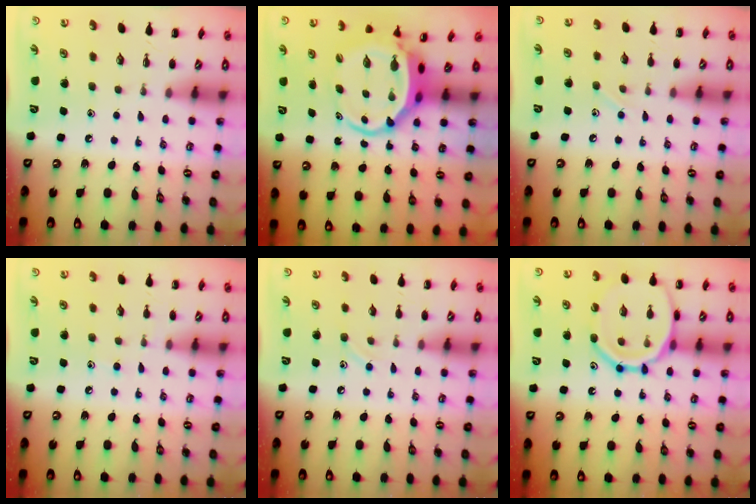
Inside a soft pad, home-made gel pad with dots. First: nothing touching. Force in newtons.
{"total": 6.3, "press": 6.2, "slide": 1.5}
{"total": 4.1, "press": 3.9, "slide": 1.1}
{"total": 6.2, "press": 5.8, "slide": 2.3}
{"total": 6.0, "press": 5.7, "slide": 2.0}
{"total": 17.5, "press": 17.4, "slide": 2.5}